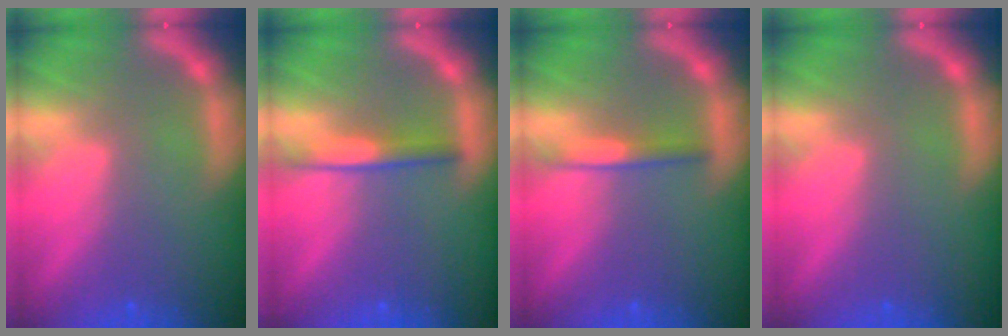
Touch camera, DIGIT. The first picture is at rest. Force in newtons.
{"total": 2.4}
{"total": 2.0}
{"total": 0.0}